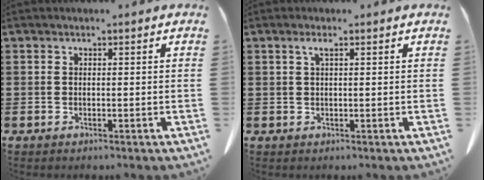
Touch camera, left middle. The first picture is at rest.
{"total": 1.4, "force": [0.6, 0.2, 1.3], "torque": [-0.027, 0.002, 0.011]}